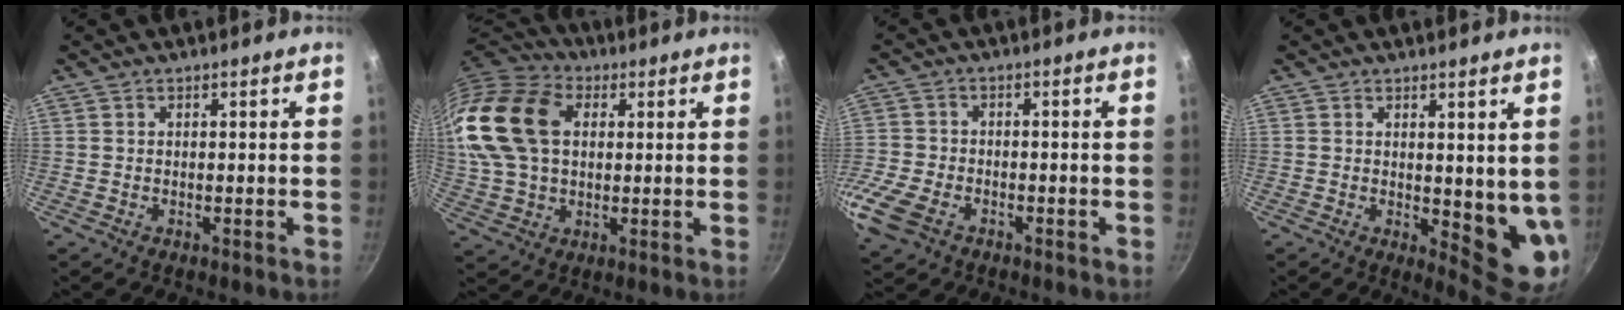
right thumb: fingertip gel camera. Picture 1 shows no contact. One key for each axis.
{"total": 21.8, "fx": 4.8, "fy": 15.0, "fz": 15.1, "tx": -0.301, "ty": 0.018, "tz": 0.082}
{"total": 10.2, "fx": -4.9, "fy": 6.6, "fz": 6.0, "tx": -0.151, "ty": 0.005, "tz": -0.103}
{"total": 7.9, "fx": 1.6, "fy": 3.3, "fz": 7.0, "tx": -0.082, "ty": -0.026, "tz": 0.028}